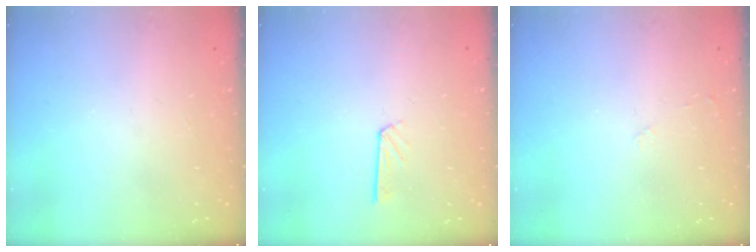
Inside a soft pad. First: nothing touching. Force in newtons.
{"total": 4.5, "press": 4.5, "slide": 0.4}
{"total": 2.5, "press": 2.5, "slide": 0.4}